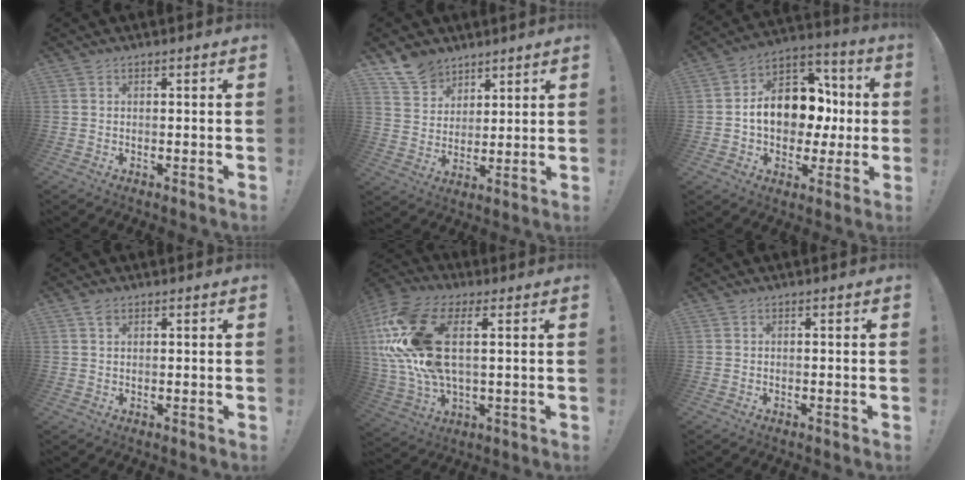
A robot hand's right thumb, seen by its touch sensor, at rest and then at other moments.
{"total": 10.1, "force": [7.8, 6.2, 1.9], "torque": [-0.039, -0.054, 0.155]}
{"total": 16.7, "force": [-0.2, 12.2, 11.5], "torque": [-0.194, 0.018, 0.007]}
{"total": 1.5, "force": [1.0, 0.8, 0.7], "torque": [-0.007, -0.003, 0.017]}
{"total": 22.0, "force": [5.1, 11.4, 18.0], "torque": [-0.359, -0.012, 0.097]}
{"total": 0.0}